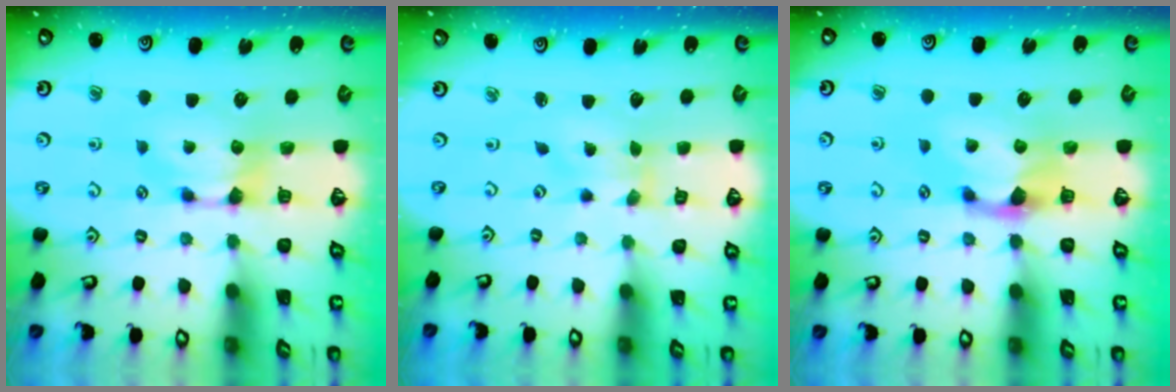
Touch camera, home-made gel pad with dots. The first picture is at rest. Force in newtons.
{"total": 2.7, "press": 2.4, "slide": 1.1}
{"total": 1.4, "press": 0.9, "slide": 1.0}